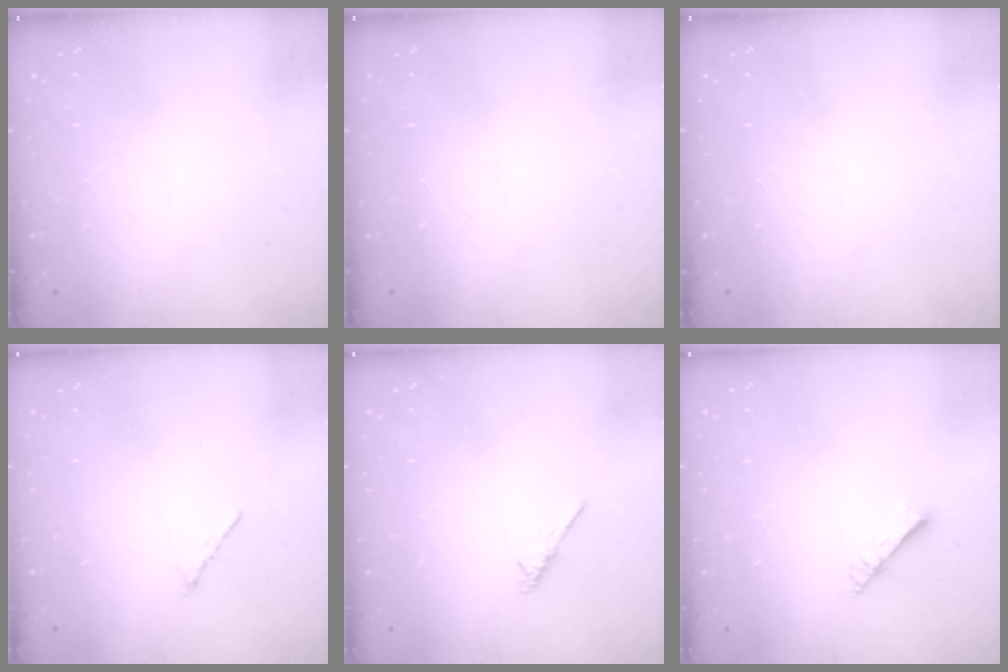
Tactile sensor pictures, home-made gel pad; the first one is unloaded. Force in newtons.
{"total": 0.0}
{"total": 0.0}
{"total": 0.8, "press": 0.7, "slide": 0.4}
{"total": 1.9, "press": 1.8, "slide": 0.5}
{"total": 2.9, "press": 2.9, "slide": 0.3}